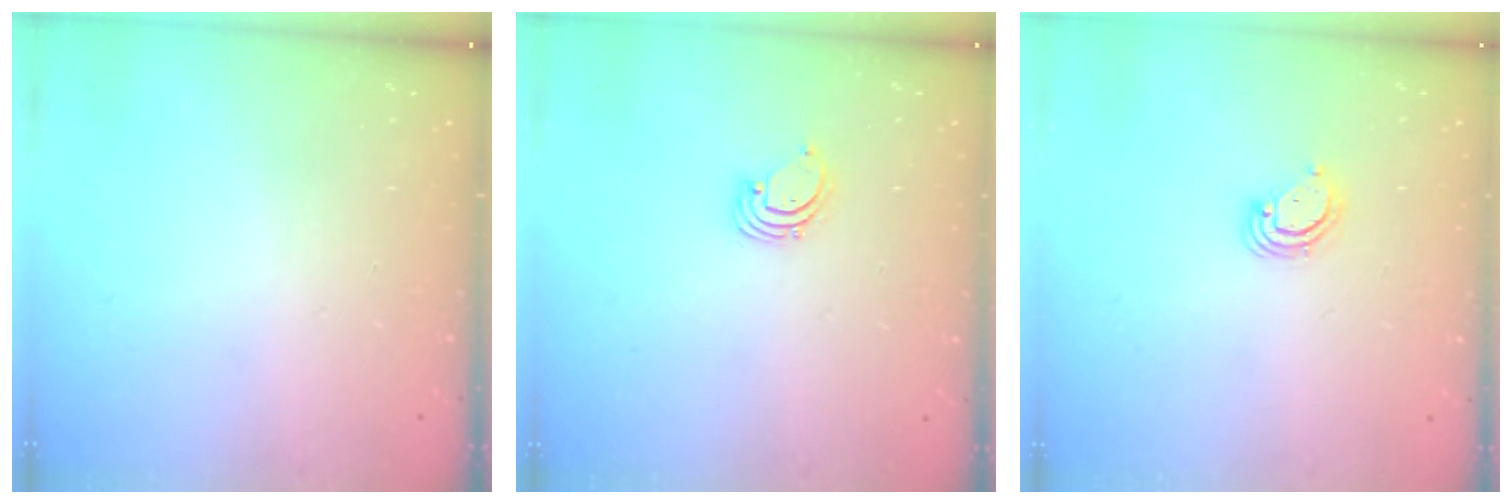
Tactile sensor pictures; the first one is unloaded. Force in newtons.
{"total": 1.4, "press": 1.4, "slide": 0.1}
{"total": 3.2, "press": 3.2, "slide": 0.2}